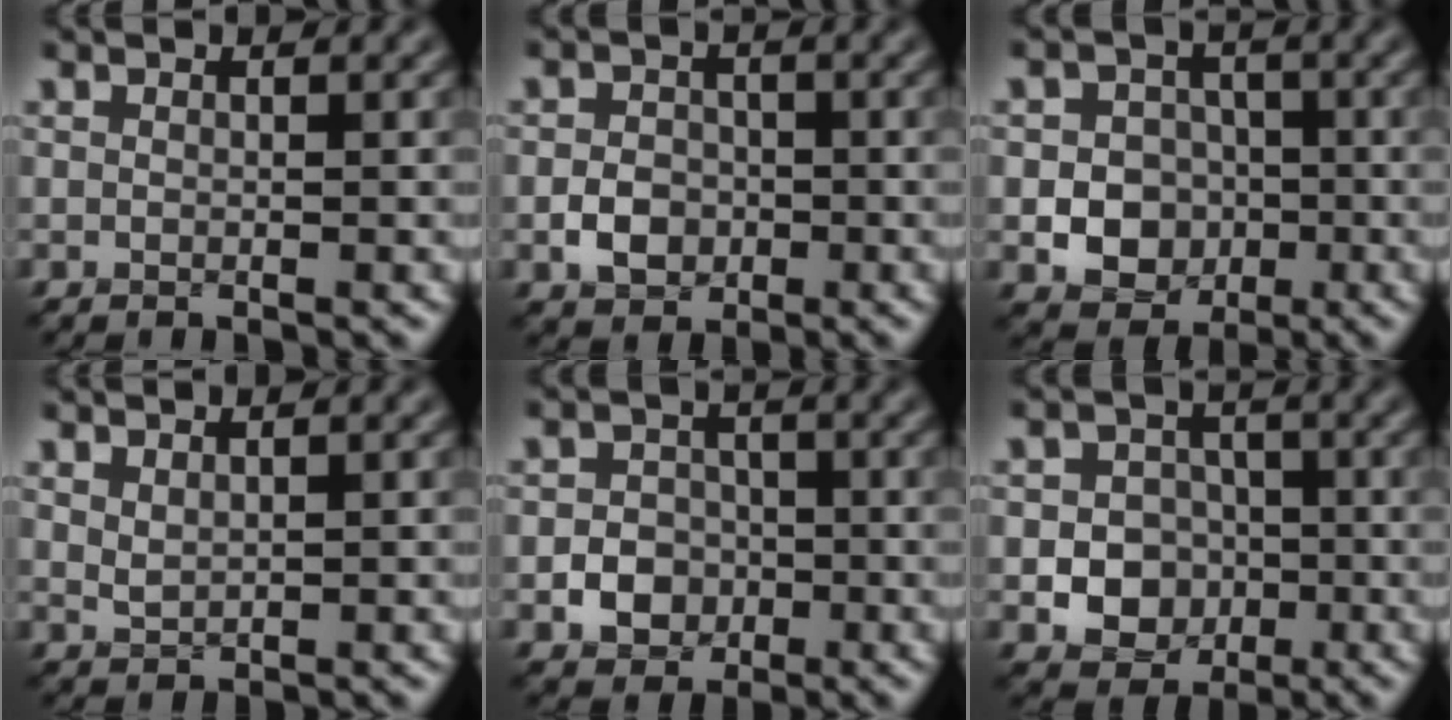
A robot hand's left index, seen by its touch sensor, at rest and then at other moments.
{"total": 2.9, "force": [-1.1, 2.2, 1.4], "torque": [-0.023, 0.002, -0.023]}
{"total": 6.1, "force": [-1.8, 5.2, 2.7], "torque": [-0.023, 0.002, -0.051]}
{"total": 1.0, "force": [0.8, 0.4, 0.5], "torque": [-0.018, -0.001, 0.020]}
{"total": 3.3, "force": [-1.3, 2.8, 1.3], "torque": [-0.007, 0.002, -0.030]}
{"total": 6.0, "force": [-2.0, 5.0, 2.7], "torque": [-0.019, -0.004, -0.051]}